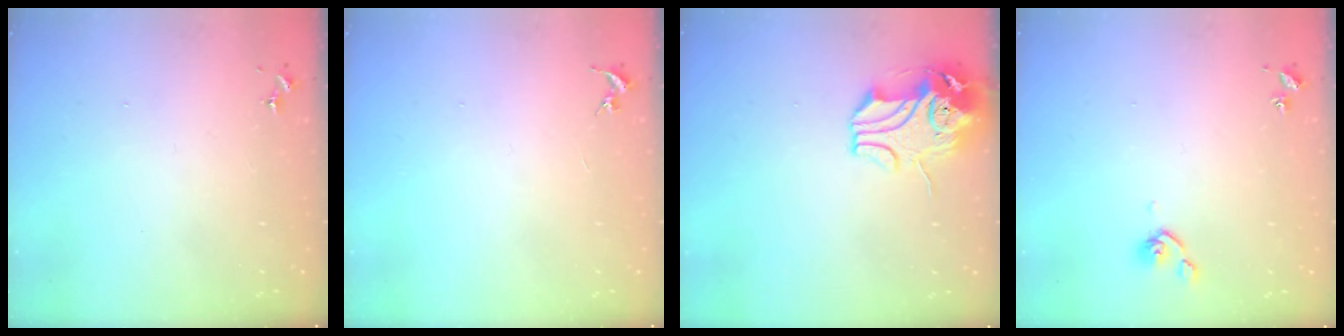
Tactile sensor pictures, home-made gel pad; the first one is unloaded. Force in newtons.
{"total": 0.0}
{"total": 11.8, "press": 11.6, "slide": 2.0}
{"total": 4.6, "press": 4.5, "slide": 1.0}